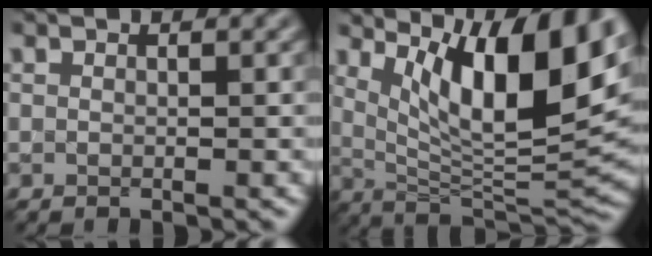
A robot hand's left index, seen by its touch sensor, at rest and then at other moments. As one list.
[{"total": 12.6, "force": [5.3, 3.6, 10.8], "torque": [-0.158, -0.004, 0.092]}]